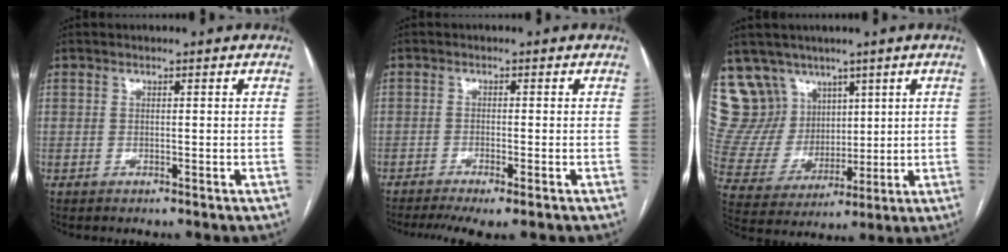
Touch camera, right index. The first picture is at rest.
{"total": 6.7, "force": [-4.9, 0.7, 4.5], "torque": [-0.069, -0.011, -0.076]}
{"total": 12.9, "force": [8.9, 9.2, 2.0], "torque": [-0.057, 0.046, 0.190]}